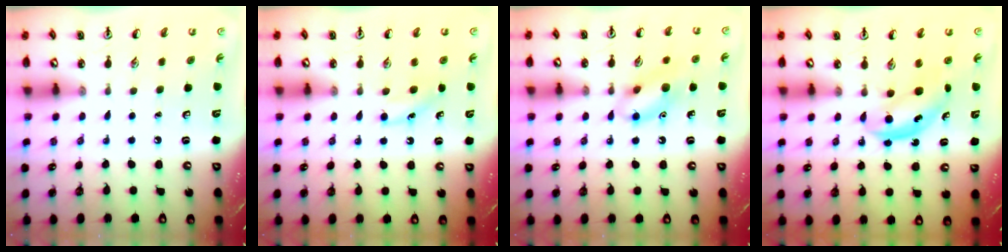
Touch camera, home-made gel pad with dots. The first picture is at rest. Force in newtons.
{"total": 3.9, "press": 3.7, "slide": 1.3}
{"total": 11.5, "press": 11.4, "slide": 1.2}
{"total": 4.9, "press": 4.9, "slide": 0.7}